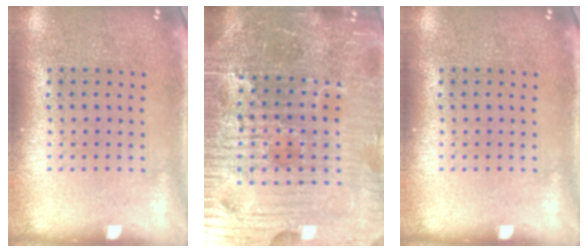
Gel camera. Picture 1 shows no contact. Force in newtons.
{"total": 6.8, "press": 6.1, "slide": 3.1}
{"total": 0.0}